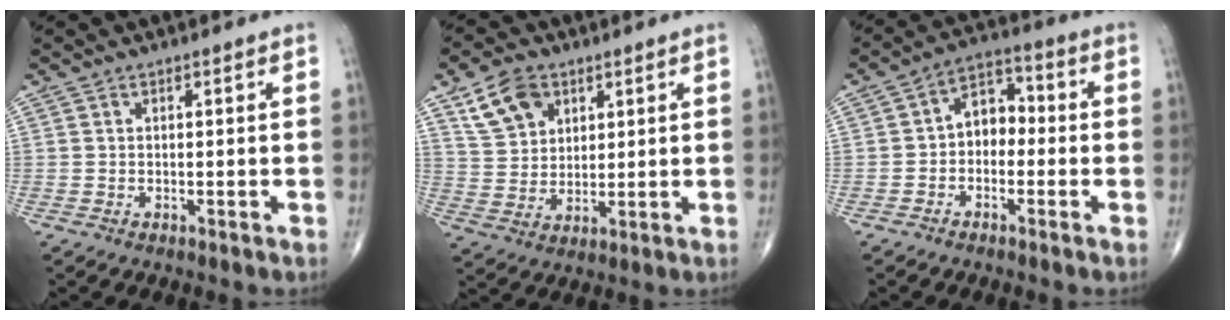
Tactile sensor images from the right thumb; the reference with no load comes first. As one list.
[{"total": 9.3, "force": [4.9, 6.4, 4.6], "torque": [-0.065, -0.018, 0.098]}, {"total": 6.8, "force": [-0.9, 5.0, 4.6], "torque": [-0.042, 0.032, -0.034]}]